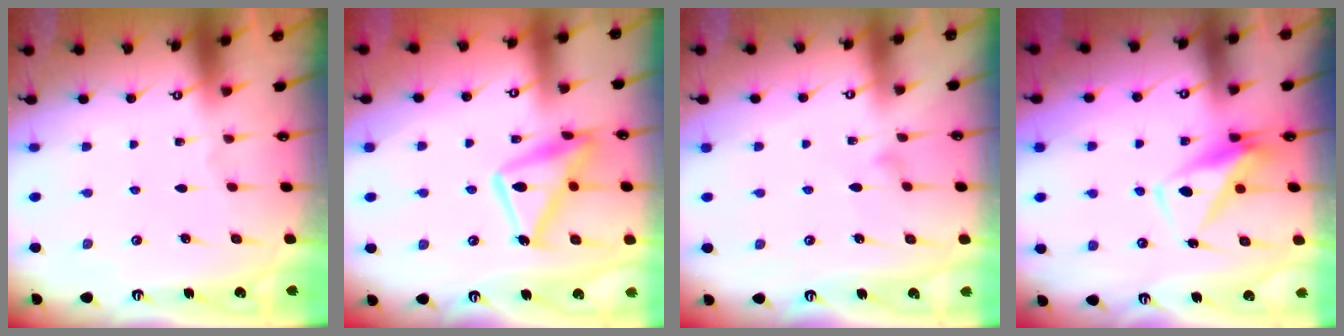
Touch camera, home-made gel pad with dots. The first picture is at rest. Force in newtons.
{"total": 14.8, "press": 14.8, "slide": 1.0}
{"total": 7.3, "press": 7.3, "slide": 0.5}
{"total": 7.4, "press": 7.2, "slide": 1.5}